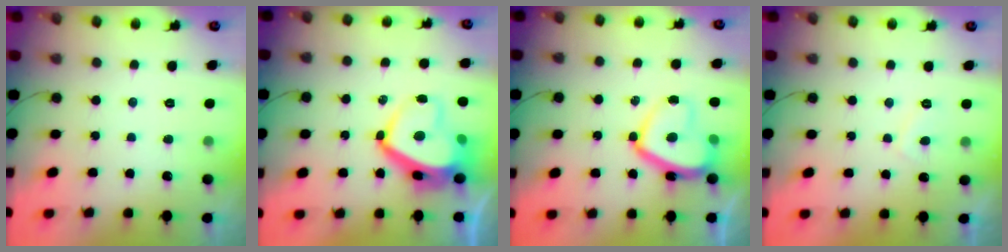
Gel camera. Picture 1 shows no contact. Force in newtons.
{"total": 11.9, "press": 11.8, "slide": 1.1}
{"total": 13.7, "press": 13.6, "slide": 1.0}
{"total": 1.8, "press": 1.6, "slide": 0.8}